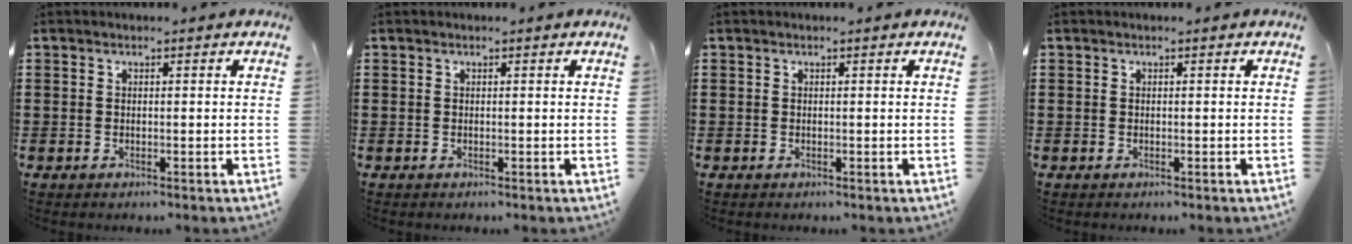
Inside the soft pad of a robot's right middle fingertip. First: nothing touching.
{"total": 0.0}
{"total": 0.0}
{"total": 0.0}